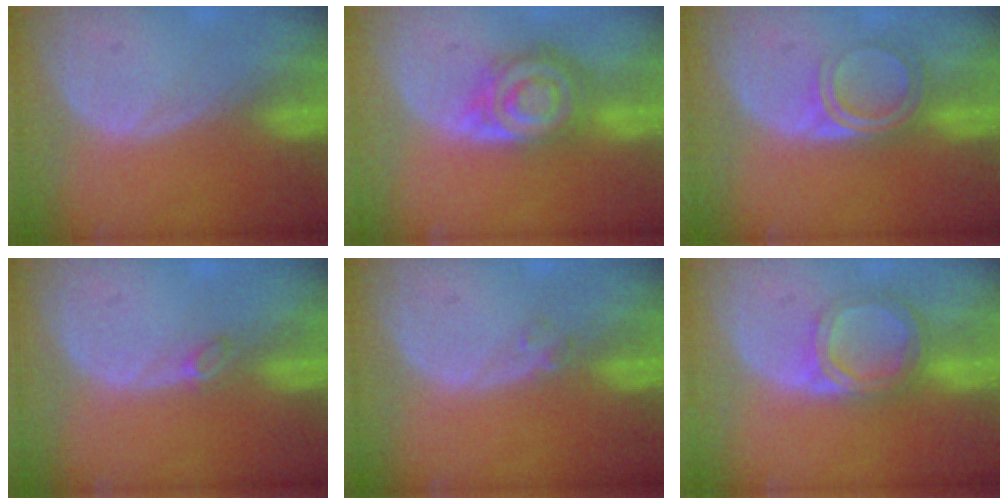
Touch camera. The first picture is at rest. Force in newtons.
{"total": 8.2, "press": 7.2, "slide": 4.0}
{"total": 4.7, "press": 4.2, "slide": 2.2}
{"total": 1.2, "press": 1.2, "slide": 0.4}
{"total": 1.0, "press": 1.0, "slide": 0.2}
{"total": 5.8, "press": 5.3, "slide": 2.4}